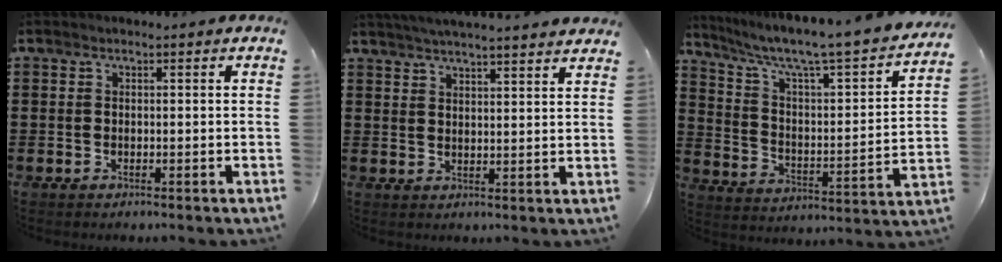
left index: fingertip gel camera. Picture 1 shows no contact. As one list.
[{"total": 3.7, "force": [3.5, -0.7, 0.7], "torque": [-0.027, -0.015, 0.063]}, {"total": 5.2, "force": [4.1, 0.4, 3.2], "torque": [-0.083, -0.043, 0.059]}]